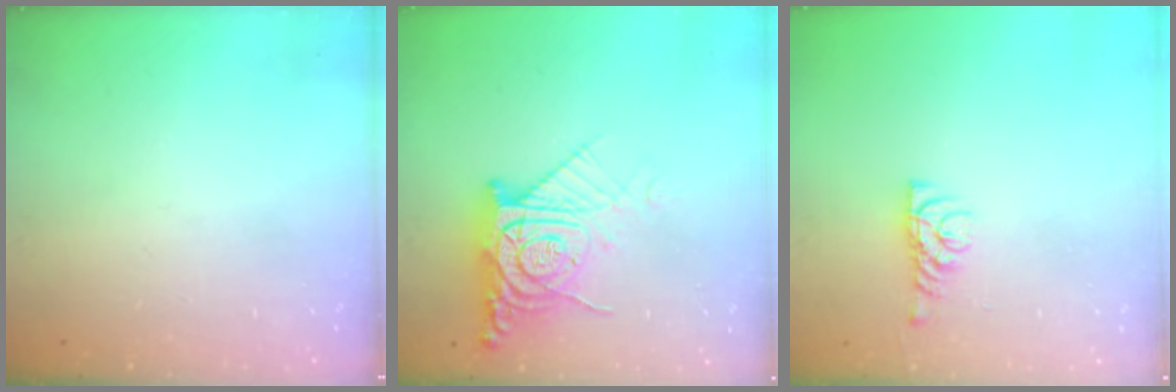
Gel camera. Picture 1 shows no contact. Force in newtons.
{"total": 12.1, "press": 12.0, "slide": 1.4}
{"total": 6.1, "press": 6.1, "slide": 0.4}